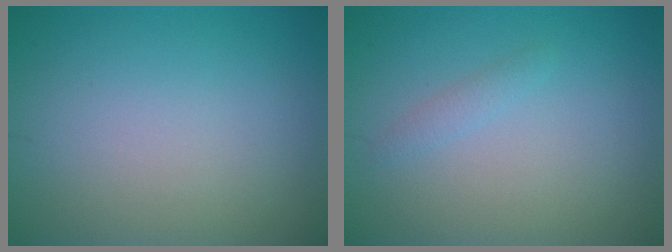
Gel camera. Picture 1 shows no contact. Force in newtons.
{"total": 1.0, "press": 1.0, "slide": 0.0}